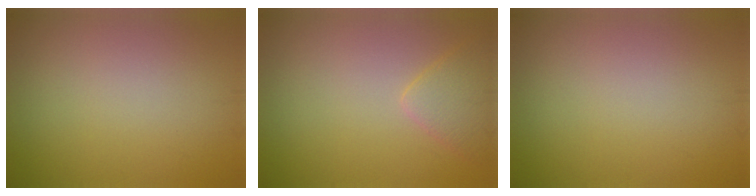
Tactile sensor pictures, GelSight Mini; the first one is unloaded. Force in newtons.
{"total": 2.4, "press": 2.4, "slide": 0.2}
{"total": 0.0}